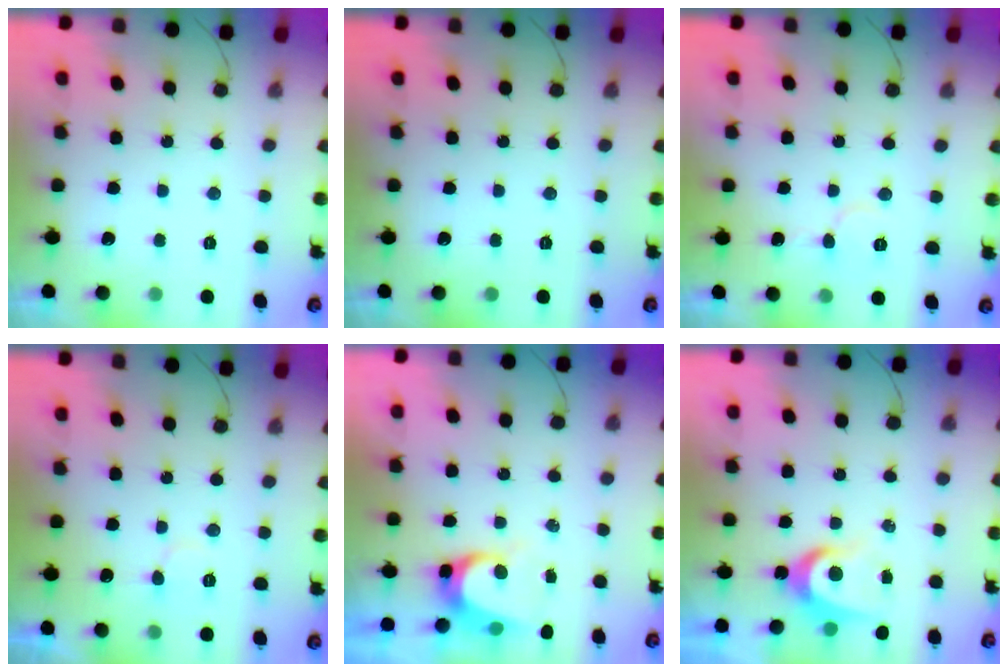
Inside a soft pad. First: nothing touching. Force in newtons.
{"total": 0.0}
{"total": 5.7, "press": 5.6, "slide": 0.6}
{"total": 6.4, "press": 6.4, "slide": 0.5}
{"total": 5.2, "press": 5.2, "slide": 0.4}
{"total": 6.4, "press": 6.4, "slide": 0.4}